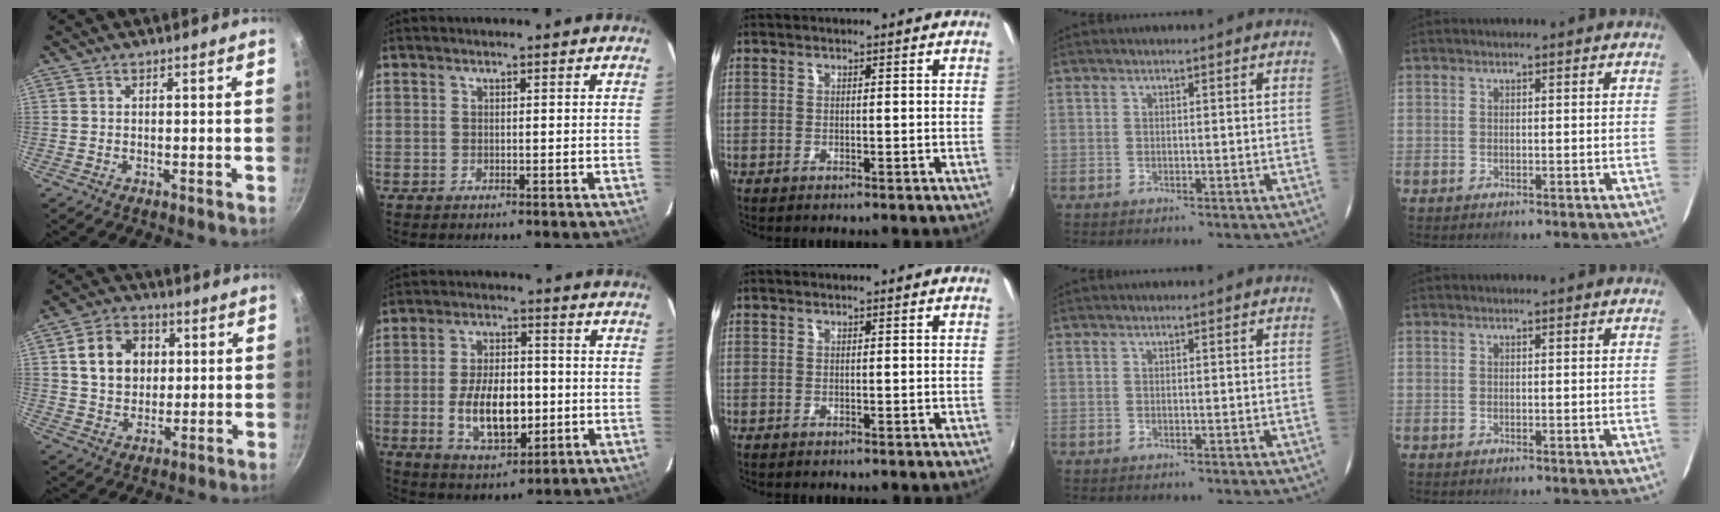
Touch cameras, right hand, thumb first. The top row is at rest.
{"thumb": {"total": 11.3, "force": [2.5, 9.0, 6.3], "torque": [-0.081, 0.006, 0.038]}, "index": {"total": 12.4, "force": [-2.3, 6.3, 10.5], "torque": [-0.198, 0.001, -0.028]}}